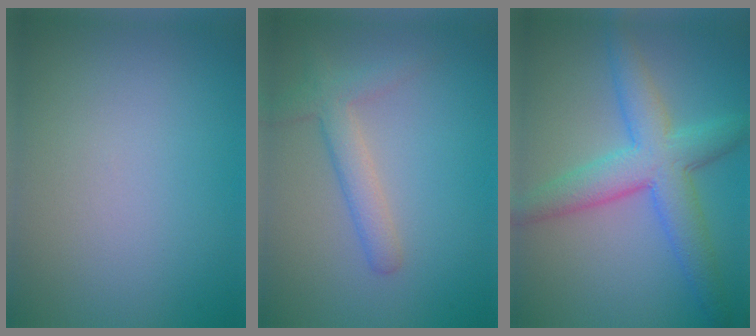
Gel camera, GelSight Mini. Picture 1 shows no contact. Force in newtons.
{"total": 2.8, "press": 2.8, "slide": 0.1}
{"total": 6.3, "press": 6.3, "slide": 0.0}